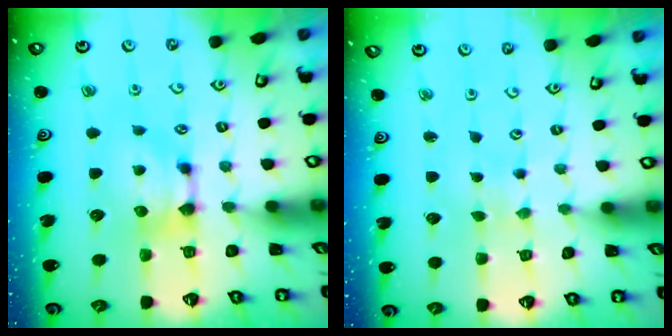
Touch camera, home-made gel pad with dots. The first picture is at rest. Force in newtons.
{"total": 5.2, "press": 5.1, "slide": 0.2}